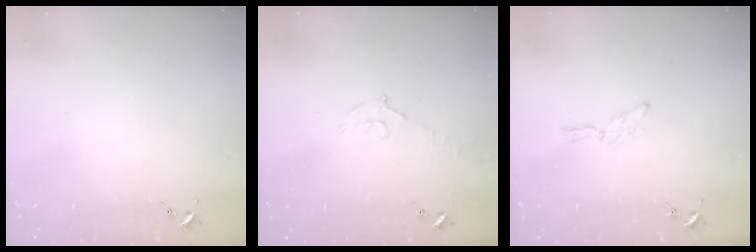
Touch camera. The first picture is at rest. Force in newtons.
{"total": 7.3, "press": 7.2, "slide": 0.9}
{"total": 6.4, "press": 6.4, "slide": 0.3}